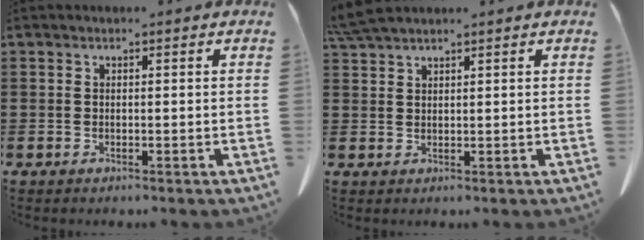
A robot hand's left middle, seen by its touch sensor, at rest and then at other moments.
{"total": 3.4, "force": [3.0, 0.2, 1.7], "torque": [-0.042, -0.001, 0.057]}